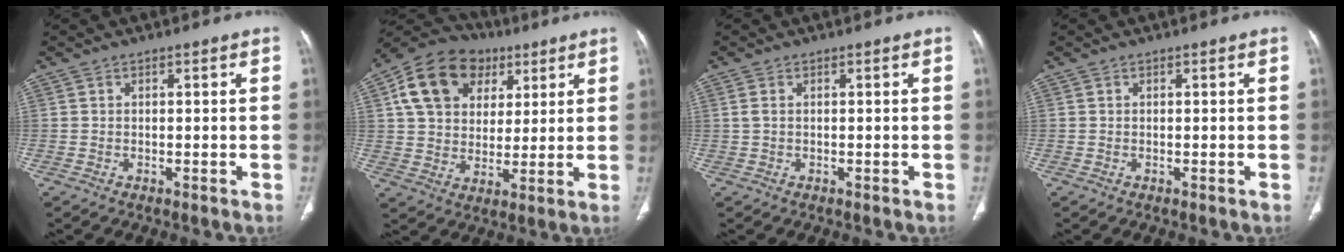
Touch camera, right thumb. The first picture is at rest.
{"total": 16.8, "force": [6.4, 12.6, 9.1], "torque": [-0.140, 0.006, 0.108]}
{"total": 1.2, "force": [0.3, 0.6, 1.0], "torque": [-0.032, 0.007, 0.010]}
{"total": 0.0}